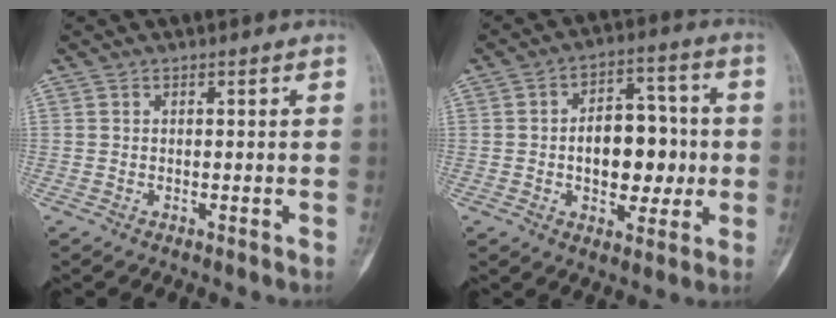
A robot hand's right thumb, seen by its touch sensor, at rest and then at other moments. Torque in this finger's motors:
{"motor_torque": [1.67, 1.68, 0.65, -0.59, 0.03]}